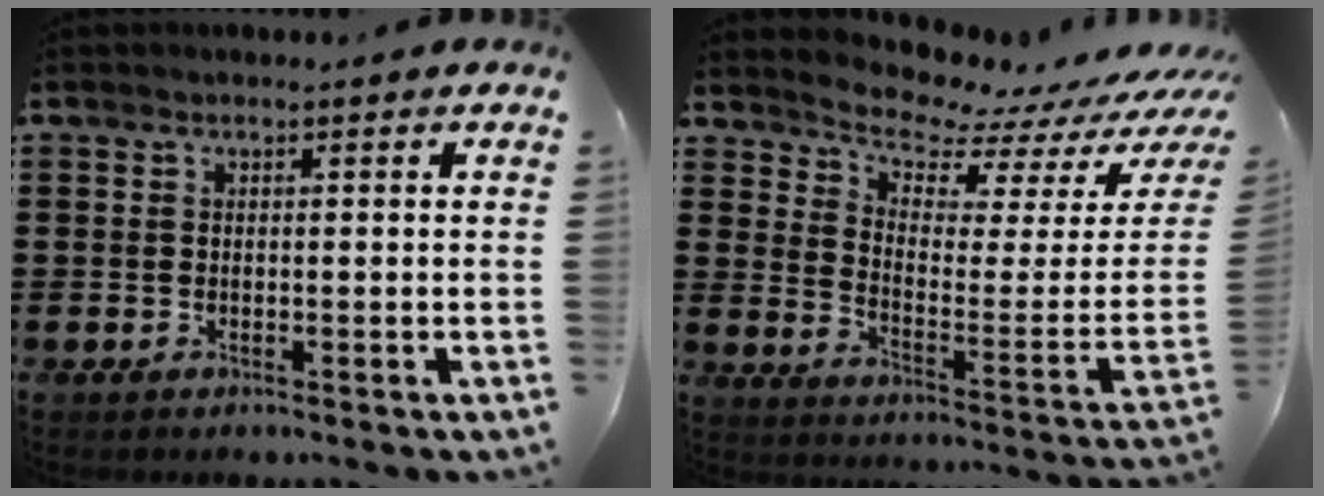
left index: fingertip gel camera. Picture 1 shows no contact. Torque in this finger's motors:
{"motor_torque": [2.14, 0.00, 0.27, 0.06]}